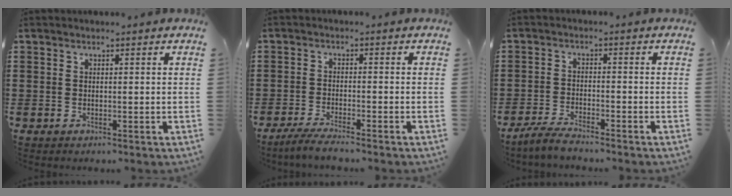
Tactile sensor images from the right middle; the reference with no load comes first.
{"total": 3.2, "force": [-2.9, 0.1, 1.2], "torque": [-0.029, -0.002, -0.059]}
{"total": 3.6, "force": [-3.4, 0.4, 1.1], "torque": [-0.028, 0.003, -0.071]}